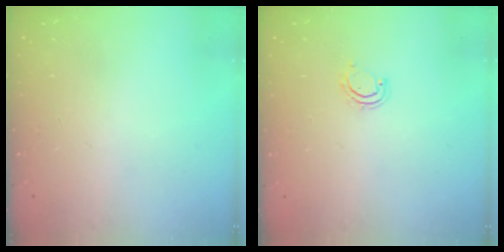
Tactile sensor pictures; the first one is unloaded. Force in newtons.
{"total": 4.7, "press": 4.4, "slide": 1.6}